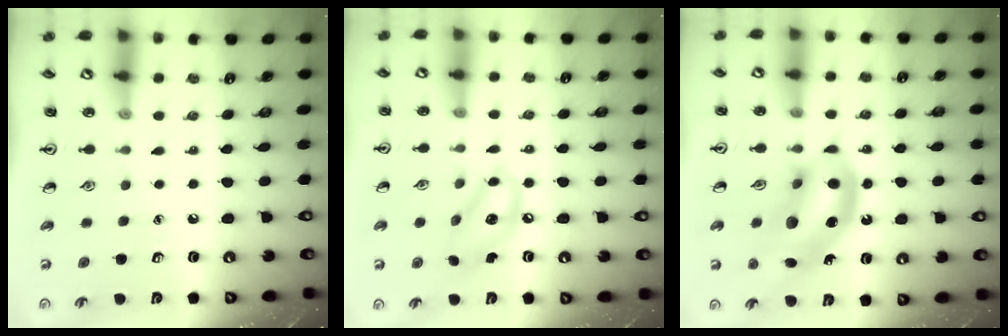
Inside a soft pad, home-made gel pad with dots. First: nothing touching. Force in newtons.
{"total": 9.0, "press": 8.8, "slide": 1.9}
{"total": 13.6, "press": 13.2, "slide": 3.4}